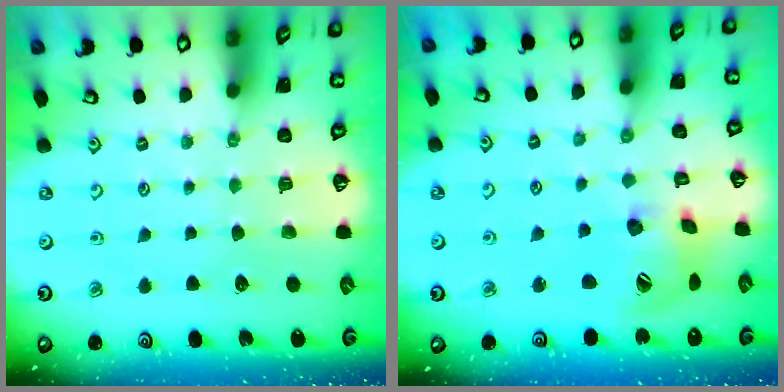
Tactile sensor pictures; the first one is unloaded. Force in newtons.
{"total": 16.9, "press": 16.8, "slide": 2.2}